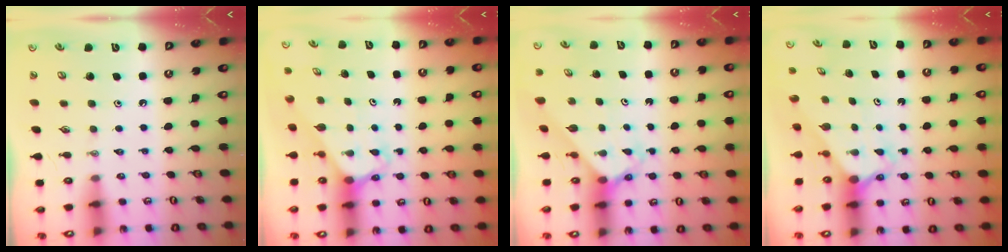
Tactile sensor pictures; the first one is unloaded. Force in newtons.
{"total": 2.6, "press": 2.6, "slide": 0.2}
{"total": 2.7, "press": 2.7, "slide": 0.2}
{"total": 2.7, "press": 2.7, "slide": 0.1}